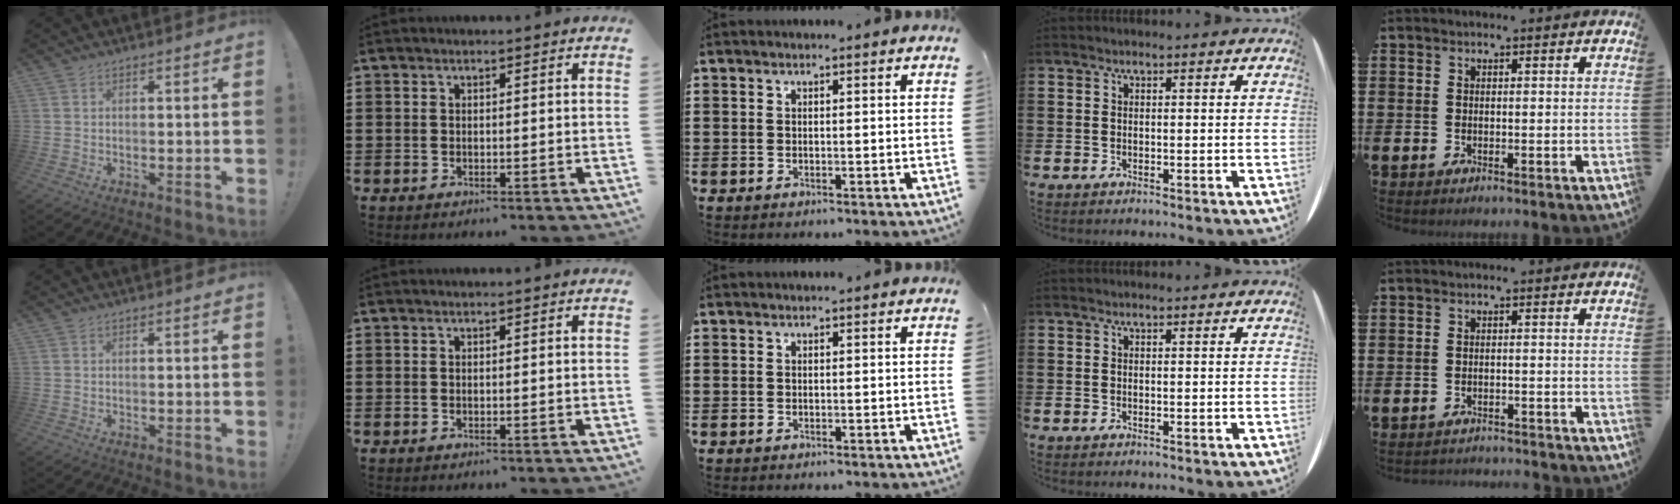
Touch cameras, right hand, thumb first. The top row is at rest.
{"little": {"total": 1.3, "force": [-1.3, 0.0, -0.1], "torque": [-0.004, 0.003, -0.028]}}